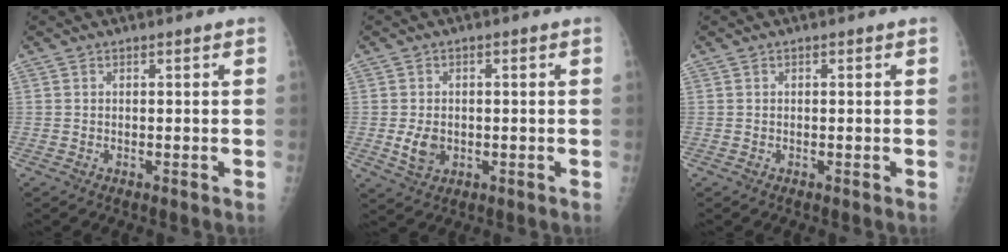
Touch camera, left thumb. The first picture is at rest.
{"total": 4.3, "force": [-0.9, 3.3, 2.6], "torque": [-0.038, -0.004, -0.009]}
{"total": 0.0}